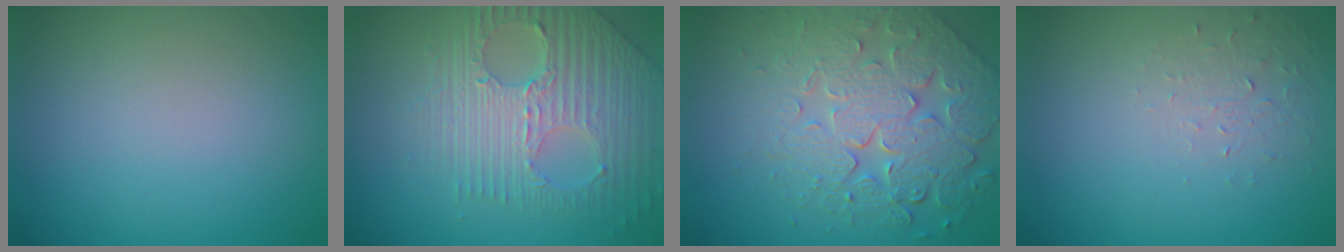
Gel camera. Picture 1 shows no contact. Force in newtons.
{"total": 8.0, "press": 5.3, "slide": 6.0}
{"total": 7.8, "press": 5.7, "slide": 5.4}
{"total": 1.3, "press": 0.6, "slide": 1.2}